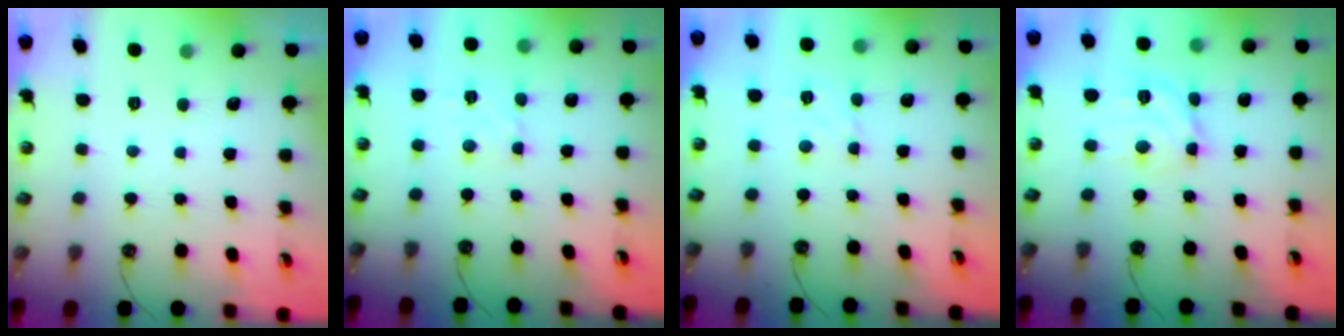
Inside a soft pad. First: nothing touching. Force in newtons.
{"total": 2.6, "press": 2.6, "slide": 0.6}
{"total": 1.8, "press": 1.7, "slide": 0.6}
{"total": 10.6, "press": 10.5, "slide": 1.3}